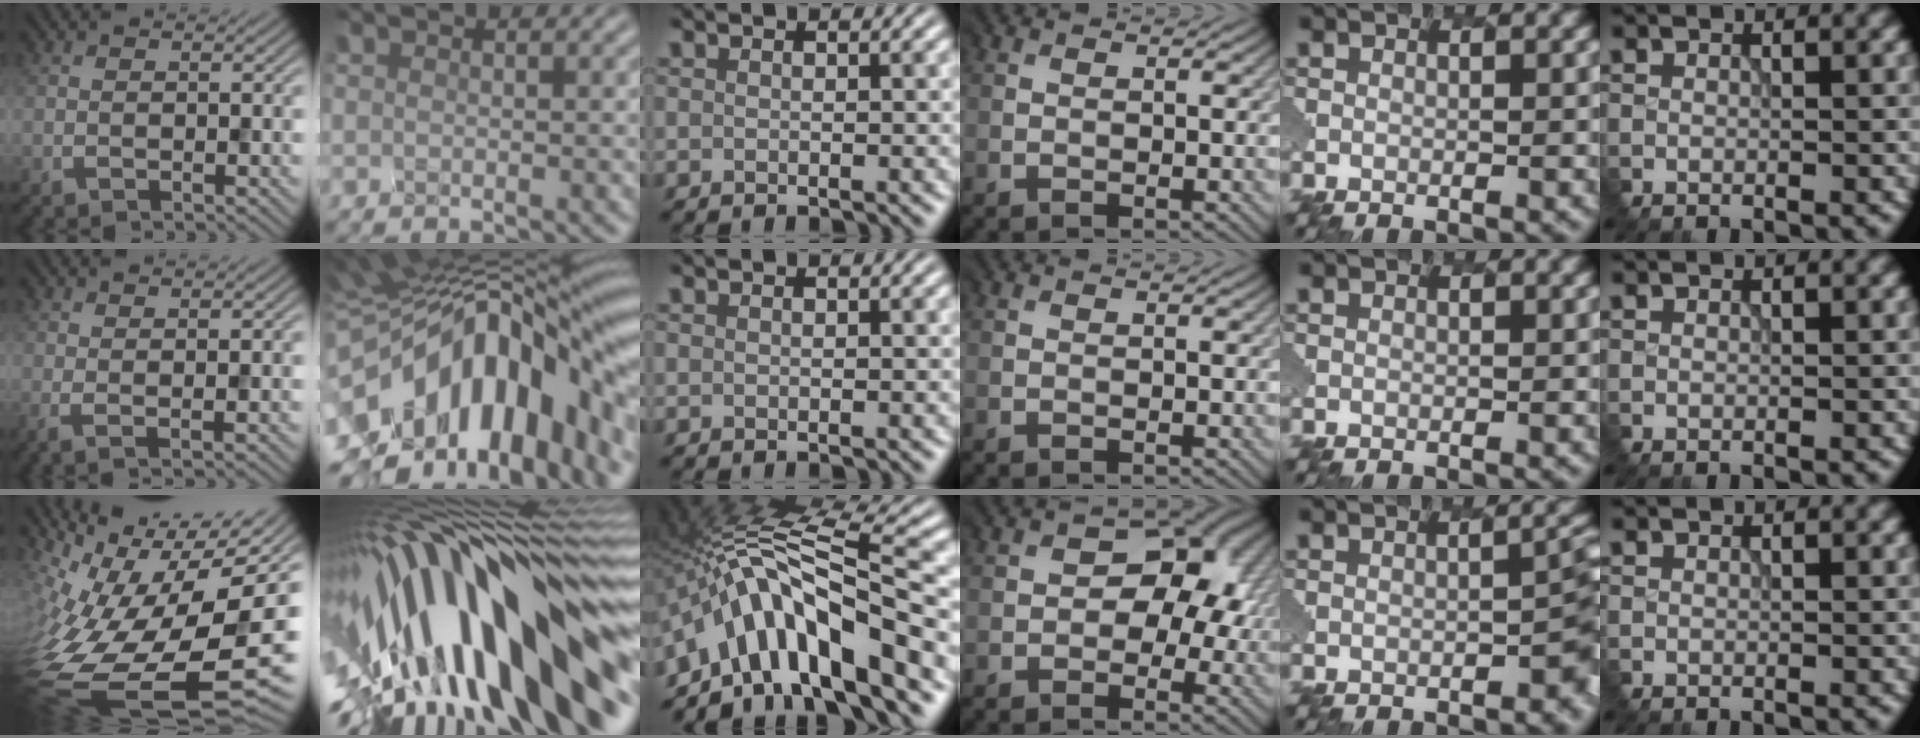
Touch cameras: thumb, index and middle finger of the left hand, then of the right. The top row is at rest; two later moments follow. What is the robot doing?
{"motion": "disassemble", "object": "hinged tin"}